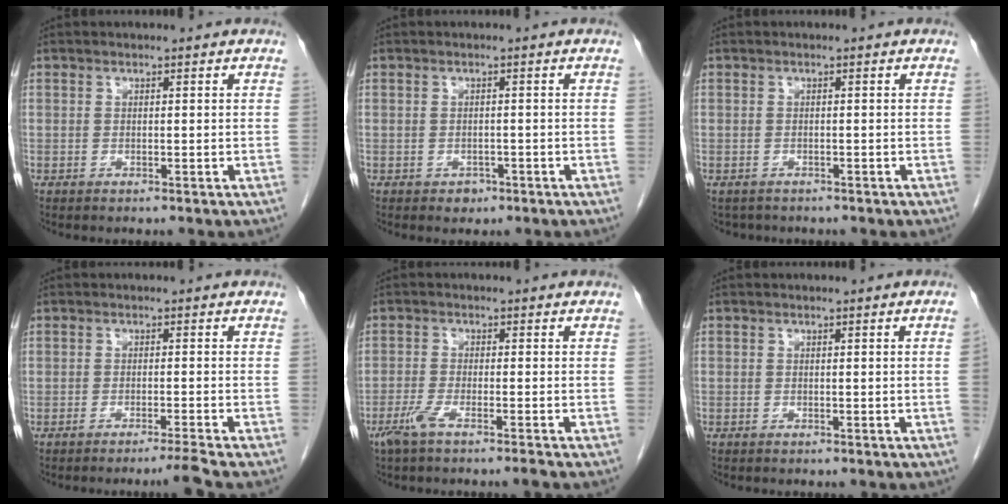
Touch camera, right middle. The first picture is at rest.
{"total": 1.4, "force": [-0.8, 1.1, 0.5], "torque": [-0.007, 0.003, -0.008]}
{"total": 2.7, "force": [-2.2, 1.4, 0.3], "torque": [-0.009, 0.000, -0.031]}
{"total": 3.2, "force": [-2.5, -1.5, 1.3], "torque": [-0.023, -0.007, -0.044]}
{"total": 4.0, "force": [-2.9, -0.1, 2.8], "torque": [-0.056, -0.008, -0.061]}
{"total": 0.8, "force": [-0.2, -0.3, 0.7], "torque": [-0.005, 0.001, -0.003]}